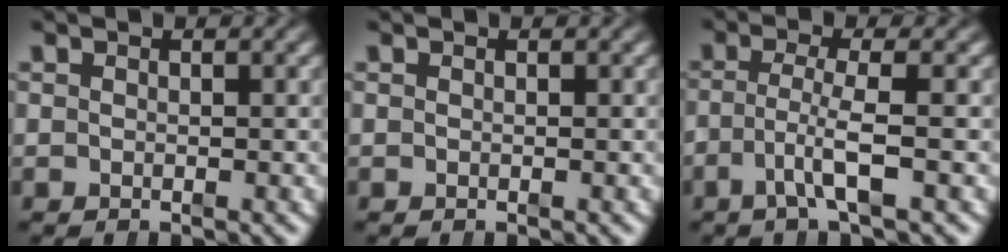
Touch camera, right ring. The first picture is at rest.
{"total": 0.0}
{"total": 3.3, "force": [-1.6, 0.2, 2.9], "torque": [-0.062, -0.014, -0.022]}